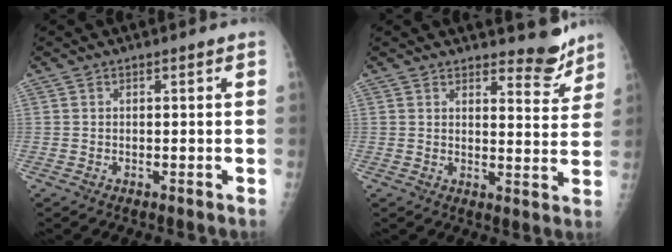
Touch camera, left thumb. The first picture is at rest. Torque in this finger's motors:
{"motor_torque": [-0.28, 0.23, -0.21, -0.12, 0.05]}